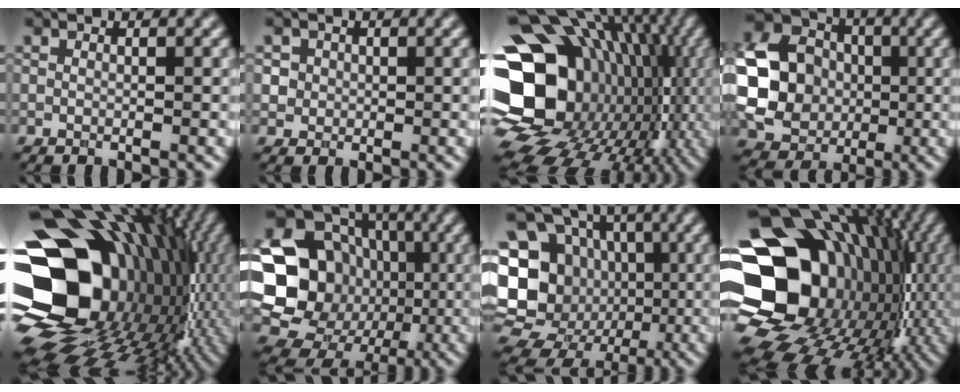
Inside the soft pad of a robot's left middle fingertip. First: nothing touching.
{"total": 2.1, "force": [0.7, 1.9, 0.6], "torque": [-0.006, 0.000, 0.023]}
{"total": 21.5, "force": [-1.2, 17.4, 12.6], "torque": [-0.216, 0.005, -0.039]}
{"total": 17.7, "force": [-0.1, 16.2, 7.1], "torque": [-0.169, -0.002, -0.041]}
{"total": 21.8, "force": [-1.0, 16.6, 14.1], "torque": [-0.263, -0.009, -0.021]}
{"total": 21.6, "force": [-0.5, 19.5, 9.3], "torque": [-0.203, 0.024, -0.040]}
{"total": 21.3, "force": [-1.7, 19.8, 7.7], "torque": [-0.195, 0.020, -0.066]}
{"total": 21.2, "force": [0.5, 17.3, 12.3], "torque": [-0.212, -0.014, 0.002]}